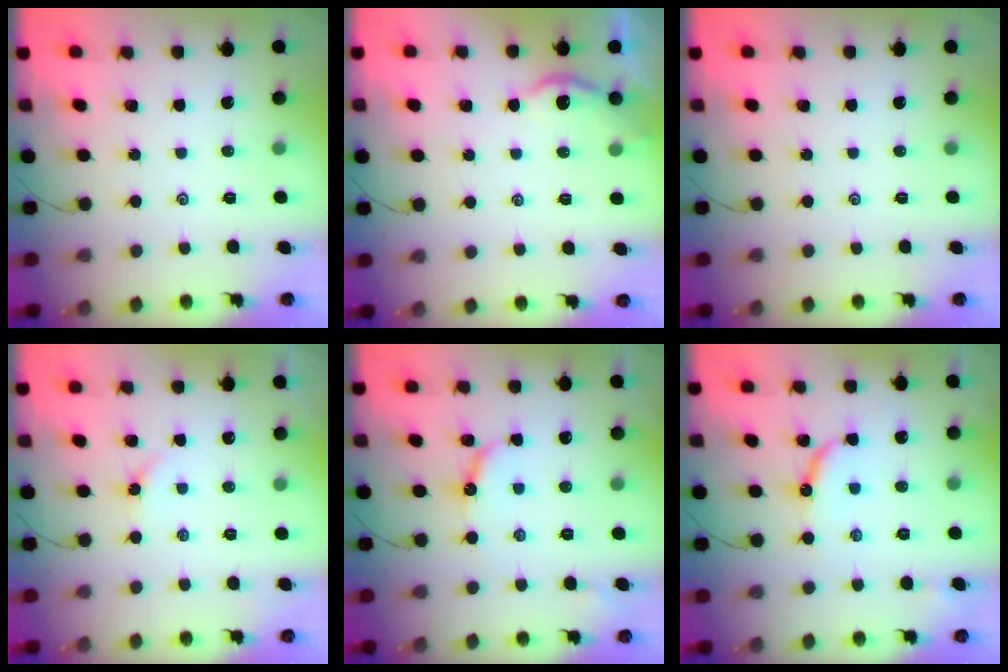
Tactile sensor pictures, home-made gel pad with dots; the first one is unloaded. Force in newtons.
{"total": 4.6, "press": 4.6, "slide": 0.6}
{"total": 0.0}
{"total": 2.6, "press": 2.6, "slide": 0.3}
{"total": 6.8, "press": 6.7, "slide": 0.6}
{"total": 7.0, "press": 7.0, "slide": 0.3}